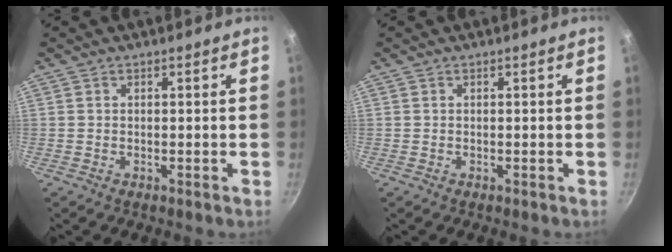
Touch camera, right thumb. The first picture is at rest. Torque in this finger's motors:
{"motor_torque": [0.00, 0.00, 0.01, 0.01, 0.01]}